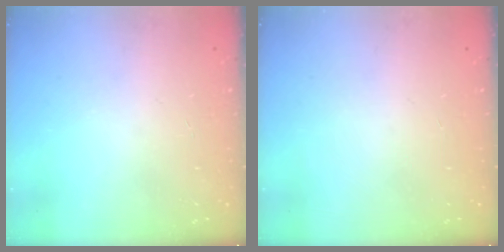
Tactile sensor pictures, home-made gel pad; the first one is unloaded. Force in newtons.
{"total": 0.0}